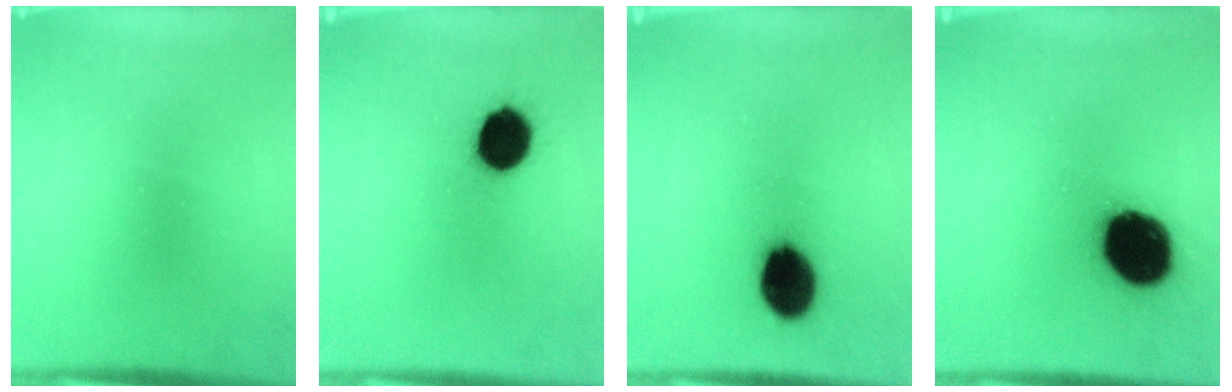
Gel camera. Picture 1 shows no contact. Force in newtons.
{"total": 11.1}
{"total": 10.9}
{"total": 19.6}